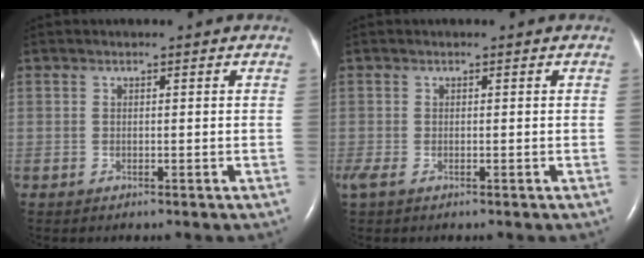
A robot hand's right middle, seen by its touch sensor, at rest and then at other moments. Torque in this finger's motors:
{"motor_torque": [0.06, -0.01, -0.02, 0.02]}